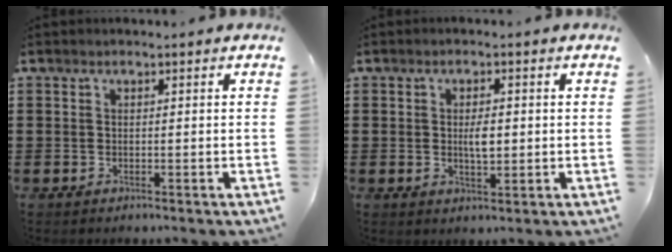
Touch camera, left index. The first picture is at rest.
{"total": 3.4, "force": [0.2, 1.3, 3.1], "torque": [-0.053, -0.001, -0.001]}